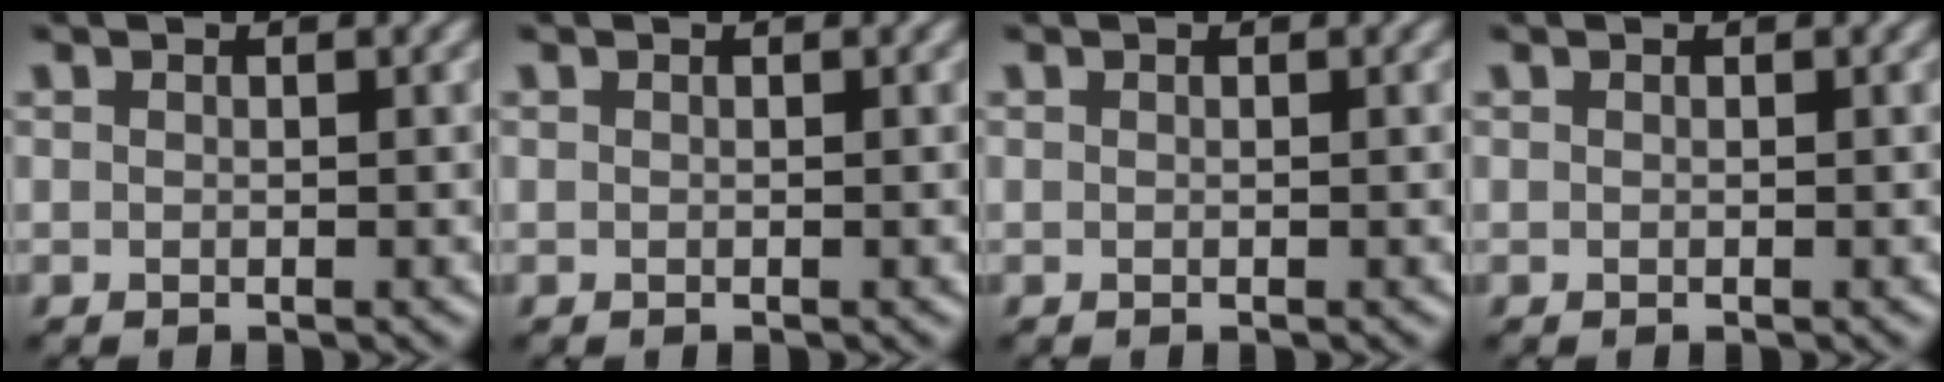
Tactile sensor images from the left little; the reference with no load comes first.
{"total": 0.0}
{"total": 0.0}
{"total": 0.0}